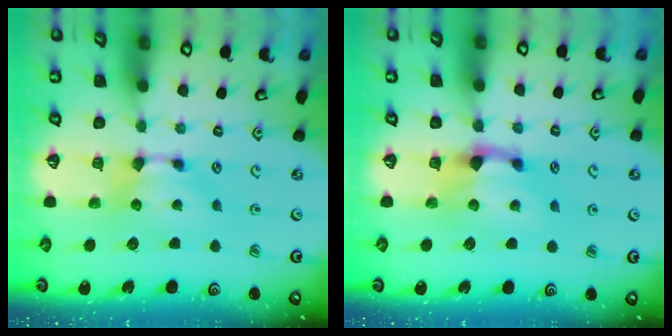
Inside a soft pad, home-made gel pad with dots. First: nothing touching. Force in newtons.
{"total": 1.9, "press": 1.1, "slide": 1.5}